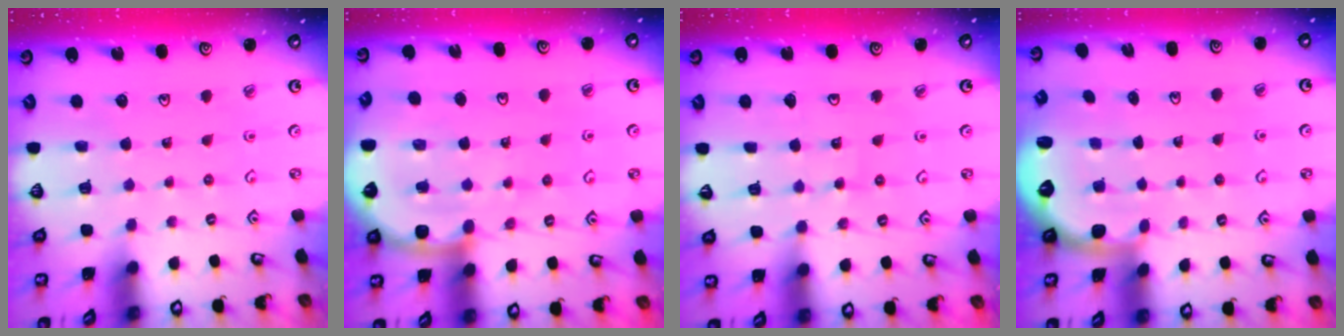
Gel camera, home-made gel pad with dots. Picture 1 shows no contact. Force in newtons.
{"total": 7.3, "press": 7.2, "slide": 1.0}
{"total": 8.0, "press": 7.9, "slide": 0.9}
{"total": 2.8, "press": 2.0, "slide": 2.0}